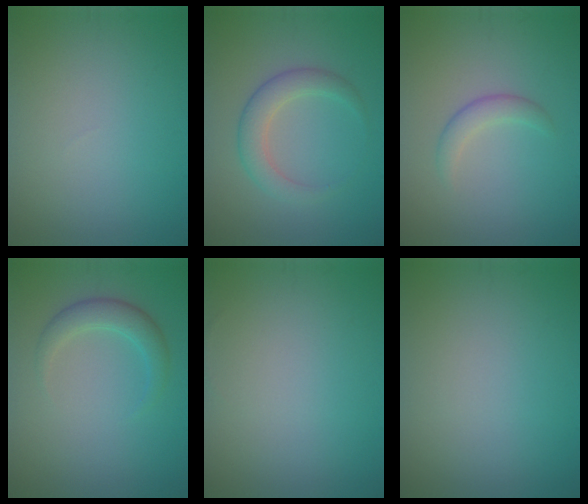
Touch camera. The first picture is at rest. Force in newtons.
{"total": 3.2, "press": 3.2, "slide": 0.3}
{"total": 1.8, "press": 1.8, "slide": 0.1}
{"total": 2.5, "press": 2.5, "slide": 0.0}
{"total": 0.0}
{"total": 0.0}